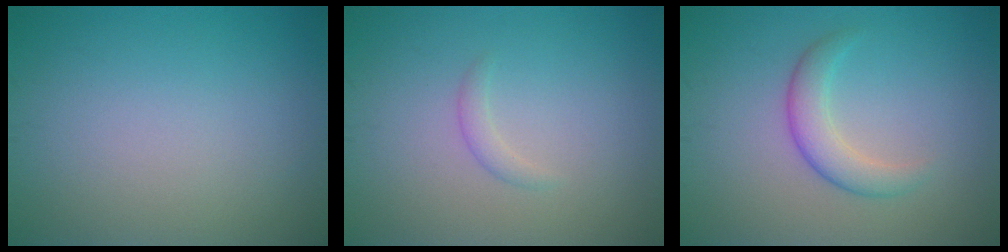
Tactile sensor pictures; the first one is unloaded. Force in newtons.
{"total": 1.0, "press": 1.0, "slide": 0.0}
{"total": 2.8, "press": 2.8, "slide": 0.1}